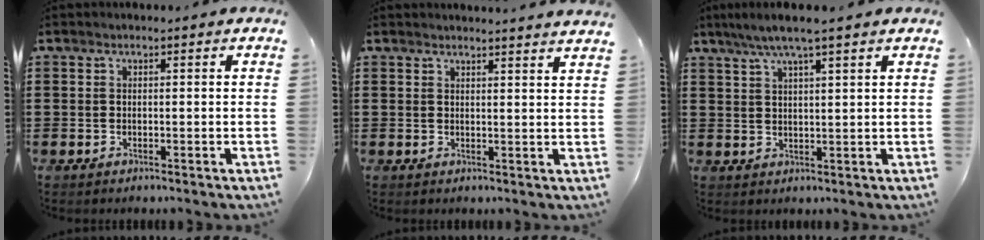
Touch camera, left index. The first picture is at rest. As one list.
[{"total": 2.2, "force": [2.1, -0.5, 0.3], "torque": [-0.009, -0.005, 0.041]}, {"total": 5.1, "force": [3.8, -0.1, 3.4], "torque": [-0.074, -0.004, 0.067]}]